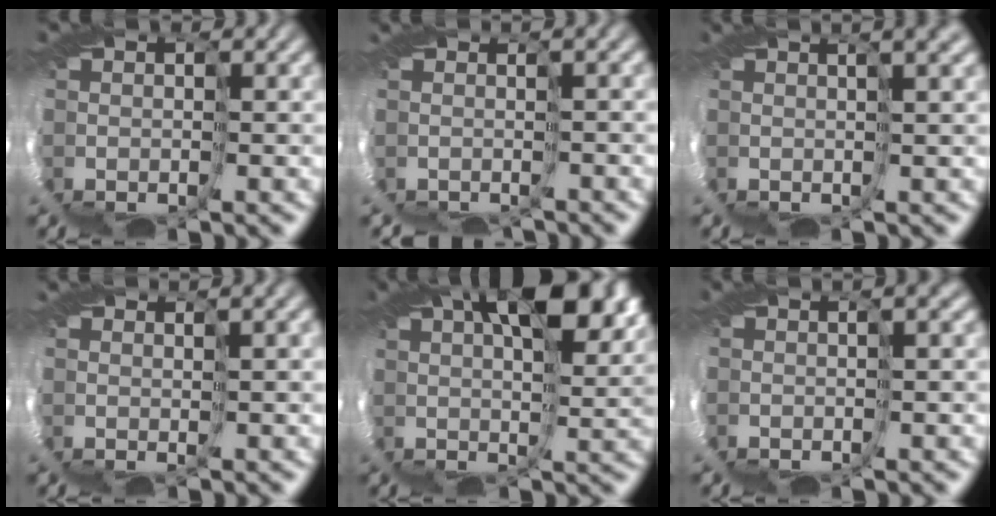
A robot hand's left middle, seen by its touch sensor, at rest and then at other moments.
{"total": 4.3, "force": [-2.7, -2.0, -2.6], "torque": [0.049, -0.010, -0.016]}
{"total": 2.8, "force": [0.7, -2.7, -0.5], "torque": [0.003, -0.002, 0.021]}
{"total": 2.7, "force": [1.4, -2.0, -1.0], "torque": [0.023, -0.003, 0.028]}
{"total": 7.2, "force": [6.1, -0.7, 3.7], "torque": [-0.062, 0.008, 0.098]}
{"total": 3.1, "force": [-0.9, -2.5, -1.5], "torque": [0.024, -0.006, 0.002]}